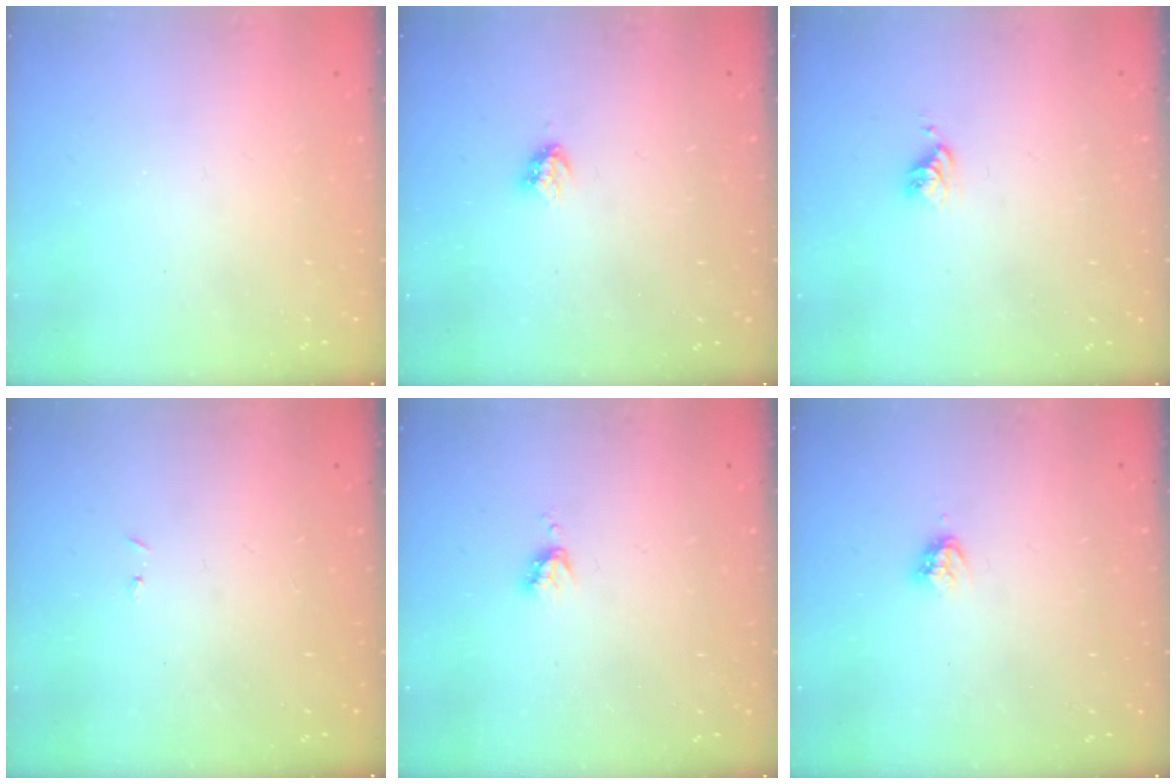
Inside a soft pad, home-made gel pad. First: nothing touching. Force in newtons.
{"total": 3.1, "press": 3.1, "slide": 0.2}
{"total": 4.3, "press": 4.2, "slide": 0.5}
{"total": 2.9, "press": 2.9, "slide": 0.4}
{"total": 3.8, "press": 3.8, "slide": 0.5}
{"total": 3.5, "press": 3.5, "slide": 0.3}